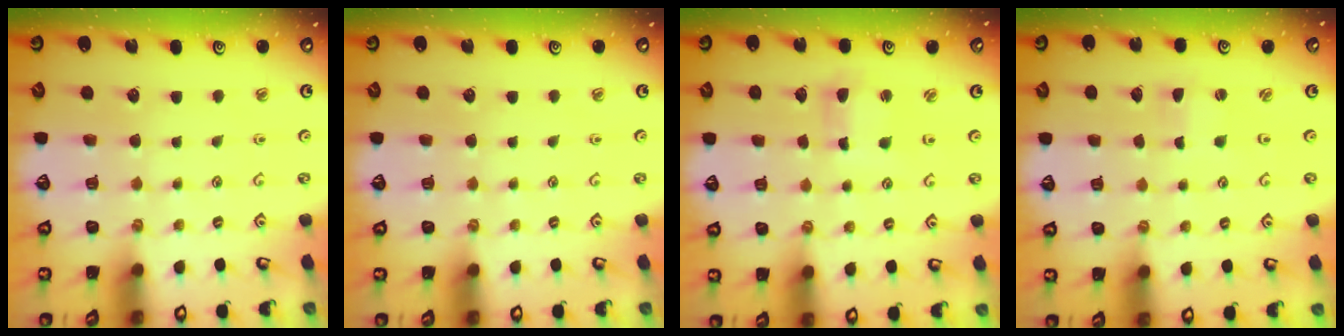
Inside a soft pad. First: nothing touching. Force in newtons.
{"total": 0.0}
{"total": 3.6, "press": 3.6, "slide": 0.3}
{"total": 1.4, "press": 1.4, "slide": 0.4}